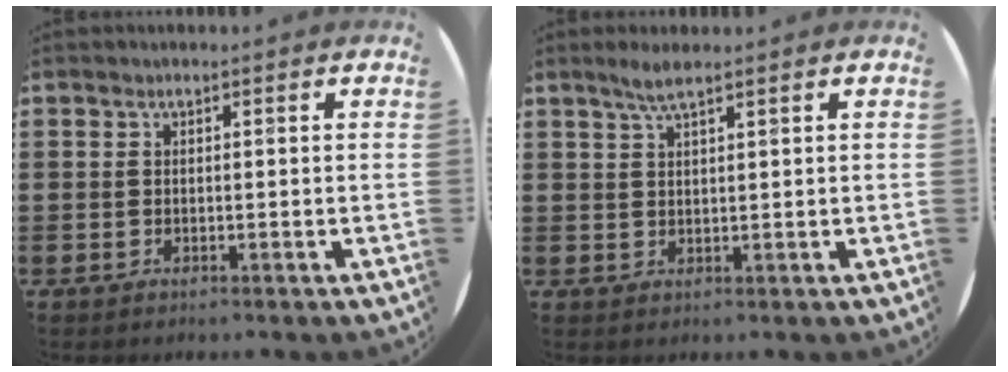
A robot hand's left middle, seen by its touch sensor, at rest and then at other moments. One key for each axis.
{"total": 2.6, "fx": 1.9, "fy": 0.2, "fz": 1.7, "tx": -0.035, "ty": 0.005, "tz": 0.034}